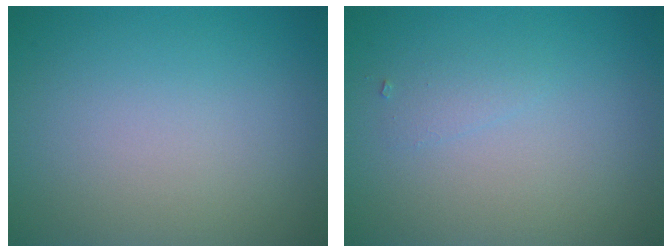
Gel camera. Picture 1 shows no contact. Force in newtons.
{"total": 0.8, "press": 0.8, "slide": 0.0}